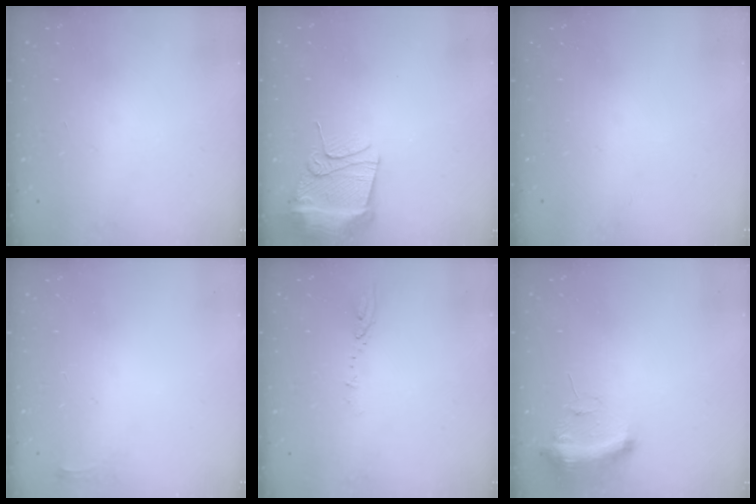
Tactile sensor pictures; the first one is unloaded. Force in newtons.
{"total": 12.1, "press": 12.0, "slide": 1.4}
{"total": 0.0}
{"total": 2.8, "press": 2.8, "slide": 0.4}
{"total": 4.5, "press": 4.4, "slide": 0.5}
{"total": 9.4, "press": 9.3, "slide": 1.3}